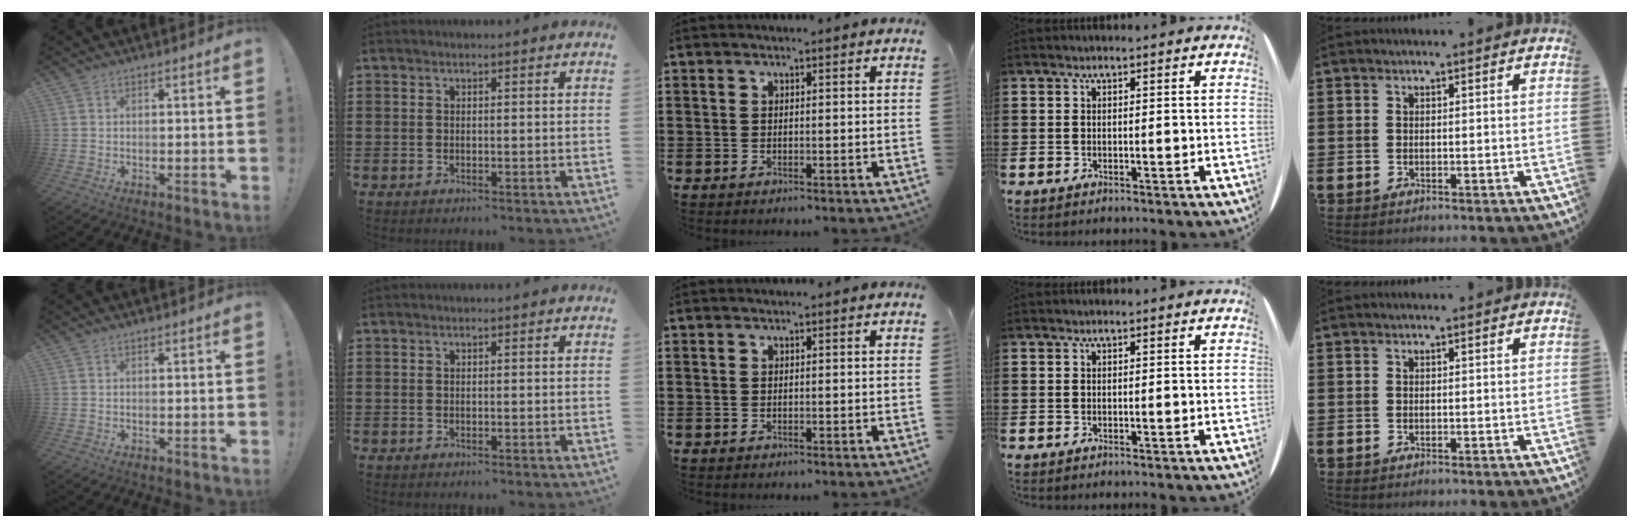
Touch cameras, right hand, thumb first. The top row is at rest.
{}